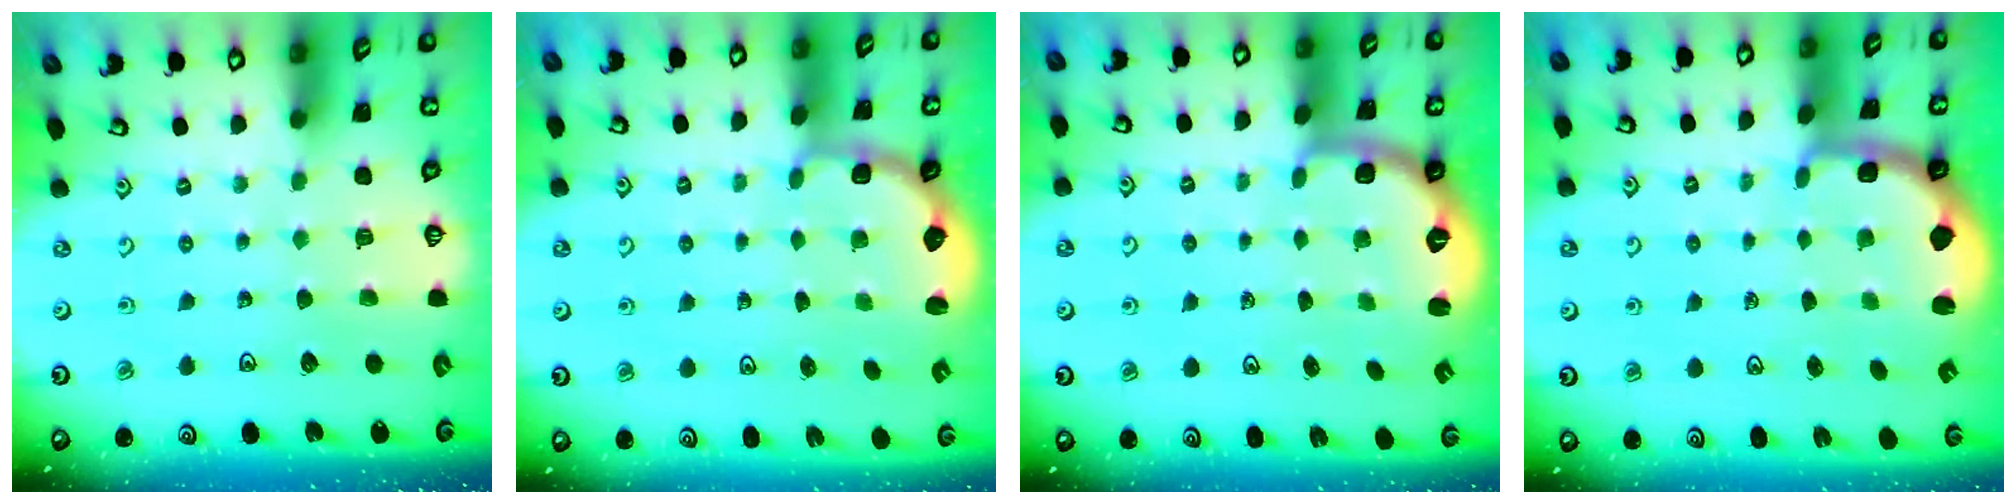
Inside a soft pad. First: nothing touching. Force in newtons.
{"total": 2.9, "press": 2.4, "slide": 1.6}
{"total": 2.7, "press": 1.7, "slide": 2.1}
{"total": 1.6, "press": 1.2, "slide": 1.1}